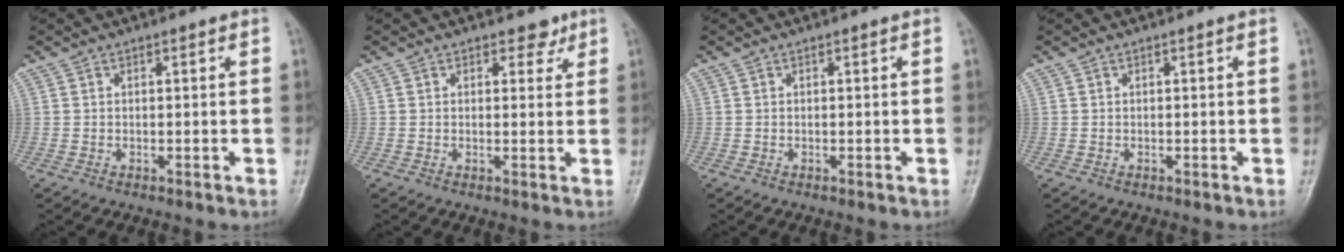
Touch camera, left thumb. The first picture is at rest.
{"total": 2.5, "force": [1.7, 1.7, 0.7], "torque": [0.011, -0.008, 0.019]}
{"total": 0.0}
{"total": 0.0}